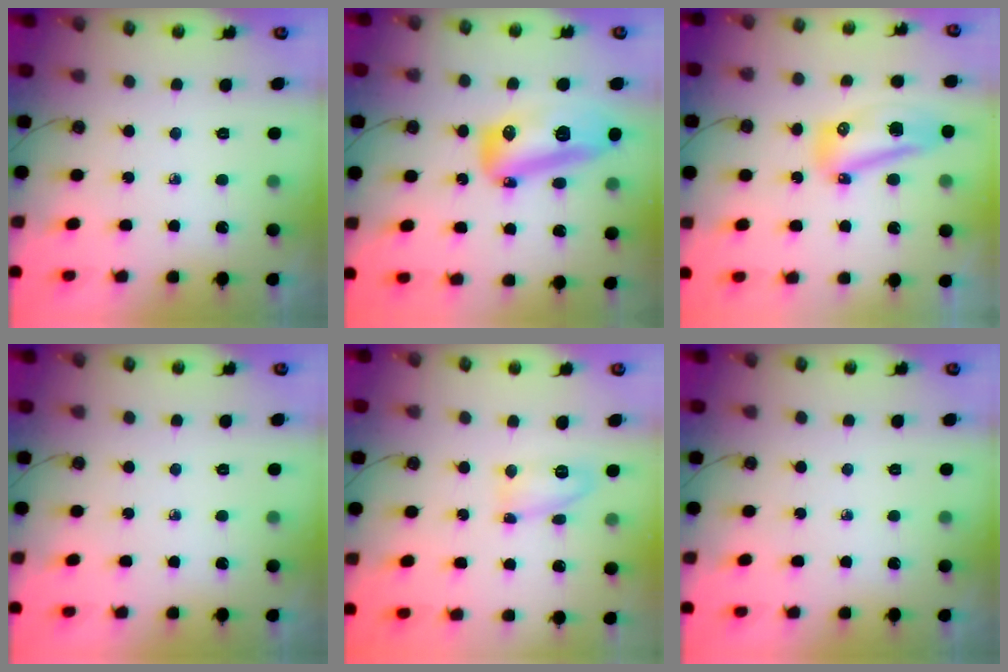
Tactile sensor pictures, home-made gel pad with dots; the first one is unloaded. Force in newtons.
{"total": 21.5, "press": 17.7, "slide": 12.2}
{"total": 16.8, "press": 13.2, "slide": 10.4}
{"total": 0.0}
{"total": 21.8, "press": 9.7, "slide": 19.6}
{"total": 0.0}